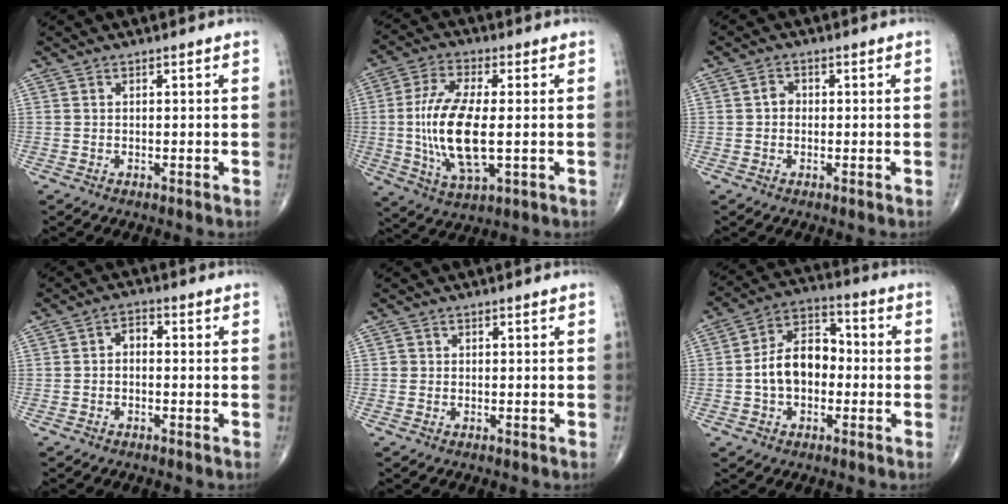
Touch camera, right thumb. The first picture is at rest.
{"total": 15.0, "force": [-0.8, 5.8, 13.8], "torque": [-0.282, -0.008, -0.011]}
{"total": 2.1, "force": [0.0, 1.8, 1.0], "torque": [-0.009, 0.009, -0.004]}
{"total": 2.6, "force": [-0.4, 1.7, 1.9], "torque": [-0.021, 0.016, -0.018]}
{"total": 0.7, "force": [0.0, 0.7, 0.1], "torque": [0.004, 0.004, -0.001]}
{"total": 11.2, "force": [-1.3, 7.7, 8.1], "torque": [-0.117, 0.038, -0.036]}